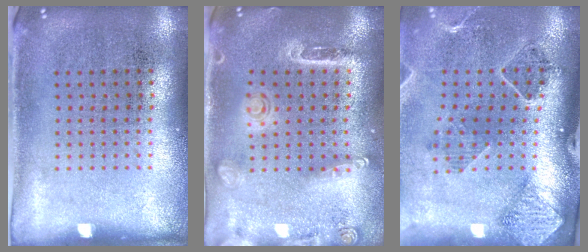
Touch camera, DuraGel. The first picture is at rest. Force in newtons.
{"total": 1.6, "press": 1.5, "slide": 0.6}
{"total": 1.6, "press": 1.6, "slide": 0.2}